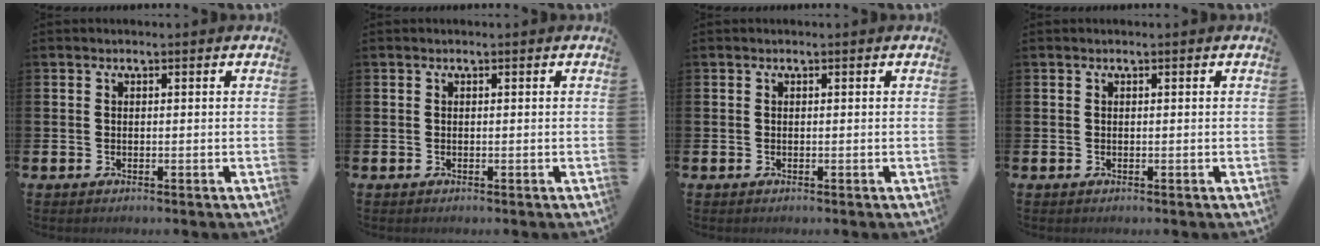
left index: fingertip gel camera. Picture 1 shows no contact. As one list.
[{"total": 0.0}, {"total": 0.0}, {"total": 0.0}]